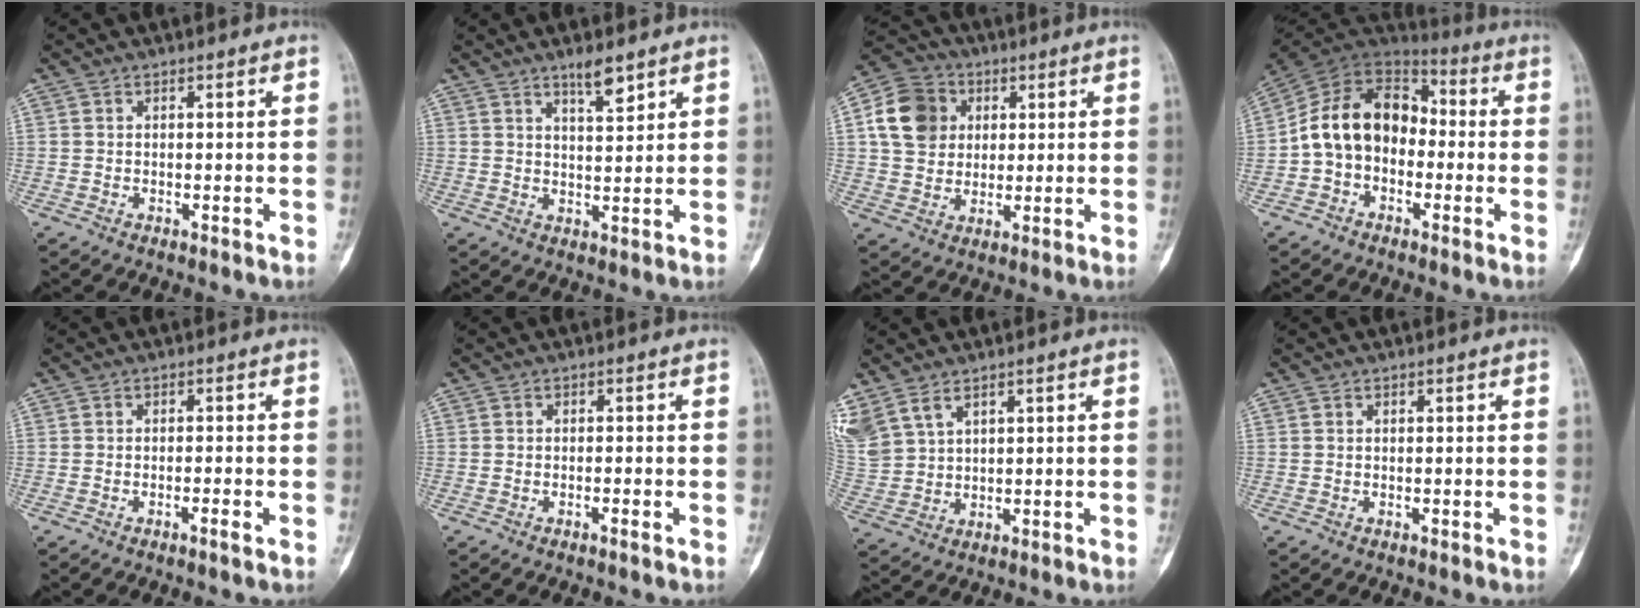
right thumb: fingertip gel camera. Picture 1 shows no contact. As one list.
[{"total": 8.1, "force": [4.5, 1.7, 6.5], "torque": [-0.107, -0.021, 0.079]}, {"total": 12.0, "force": [3.5, 9.9, 5.7], "torque": [-0.082, -0.002, 0.062]}, {"total": 14.7, "force": [-1.6, 11.1, 9.5], "torque": [-0.140, 0.052, -0.044]}, {"total": 1.6, "force": [-1.0, -0.1, 1.2], "torque": [-0.025, 0.005, -0.020]}, {"total": 1.1, "force": [-0.7, 0.0, 0.9], "torque": [-0.020, 0.004, -0.012]}, {"total": 9.4, "force": [5.6, 5.5, 5.1], "torque": [-0.127, -0.007, 0.133]}, {"total": 0.0}]